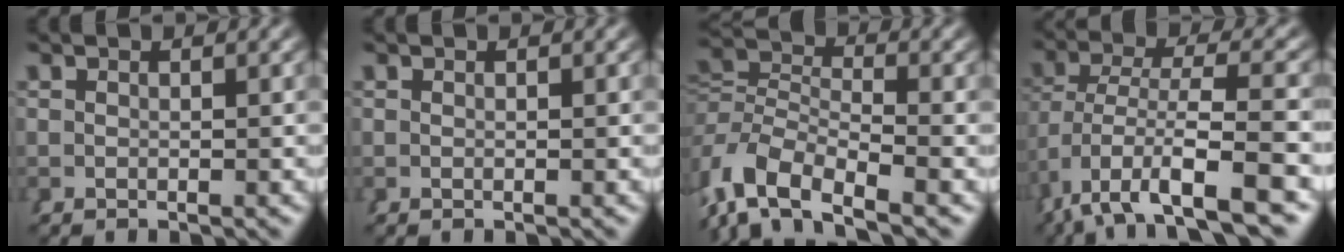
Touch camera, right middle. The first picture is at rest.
{"total": 0.0}
{"total": 6.8, "force": [-3.2, 4.5, 4.0], "torque": [-0.102, -0.029, -0.047]}
{"total": 7.7, "force": [-4.1, 3.1, 5.7], "torque": [-0.126, -0.029, -0.041]}